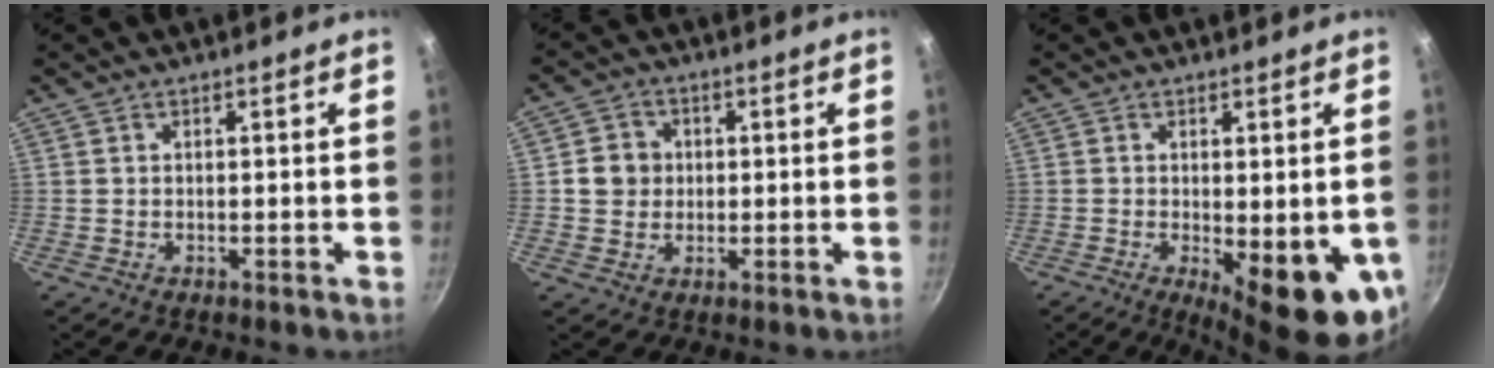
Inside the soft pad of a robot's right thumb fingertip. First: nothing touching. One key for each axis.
{"total": 5.3, "fx": 0.3, "fy": 5.0, "fz": 1.9, "tx": -0.003, "ty": 0.007, "tz": -0.005}
{"total": 13.0, "fx": -3.1, "fy": 4.2, "fz": 11.9, "tx": -0.133, "ty": -0.016, "tz": -0.028}